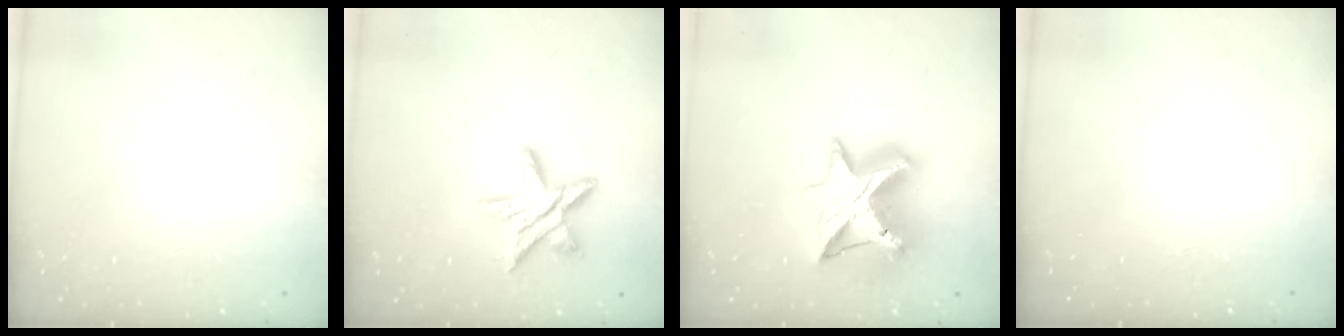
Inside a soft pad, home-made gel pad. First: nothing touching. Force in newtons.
{"total": 12.9, "press": 12.9, "slide": 0.7}
{"total": 13.9, "press": 13.8, "slide": 1.1}
{"total": 0.0}